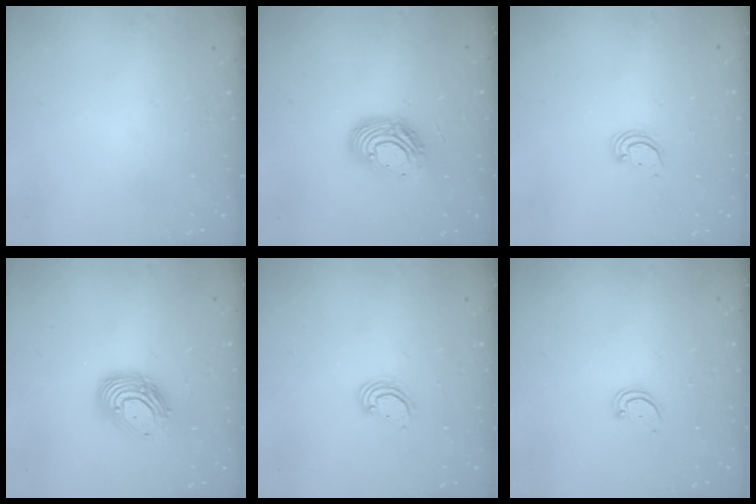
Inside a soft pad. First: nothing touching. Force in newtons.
{"total": 12.3, "press": 12.3, "slide": 1.0}
{"total": 2.7, "press": 2.7, "slide": 0.1}
{"total": 13.0, "press": 12.9, "slide": 1.2}
{"total": 3.8, "press": 3.8, "slide": 0.2}
{"total": 1.8, "press": 1.8, "slide": 0.2}